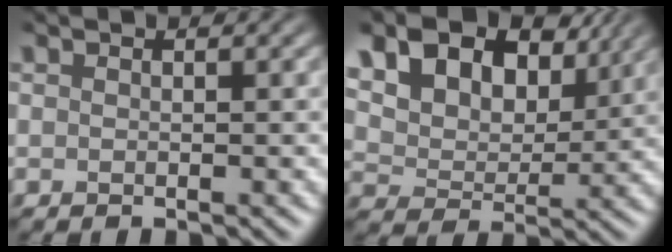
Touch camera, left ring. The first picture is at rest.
{"total": 16.8, "force": [9.1, 10.8, 9.1], "torque": [-0.186, 0.045, 0.171]}